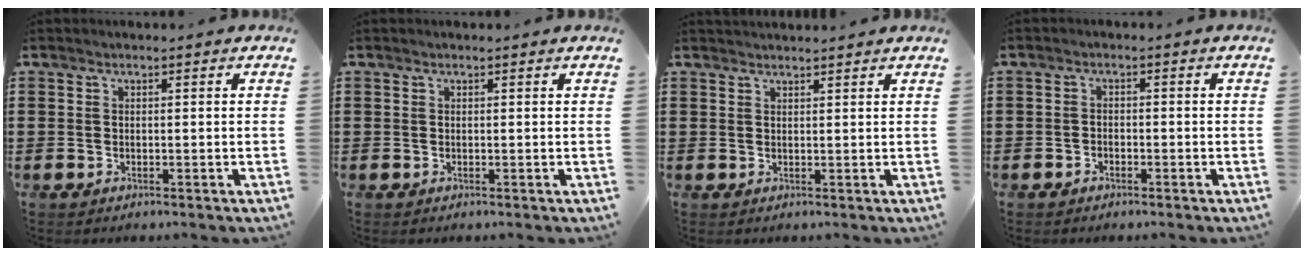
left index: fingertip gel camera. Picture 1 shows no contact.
{"total": 0.0}
{"total": 1.4, "force": [1.4, 0.0, 0.0], "torque": [-0.004, 0.001, 0.028]}
{"total": 1.2, "force": [-1.1, 0.4, -0.1], "torque": [-0.004, 0.003, -0.024]}